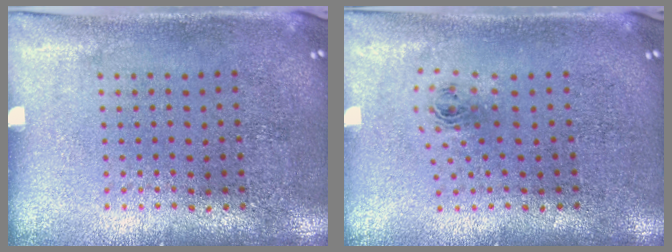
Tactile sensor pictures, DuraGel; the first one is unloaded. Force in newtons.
{"total": 0.8, "press": 0.3, "slide": 0.7}